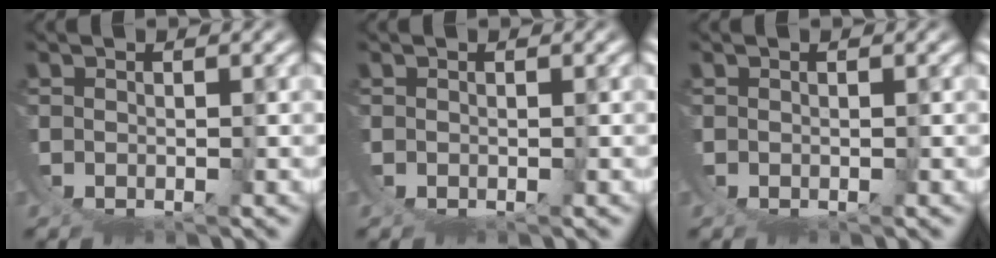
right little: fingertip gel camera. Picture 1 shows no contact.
{"total": 0.0}
{"total": 0.0}